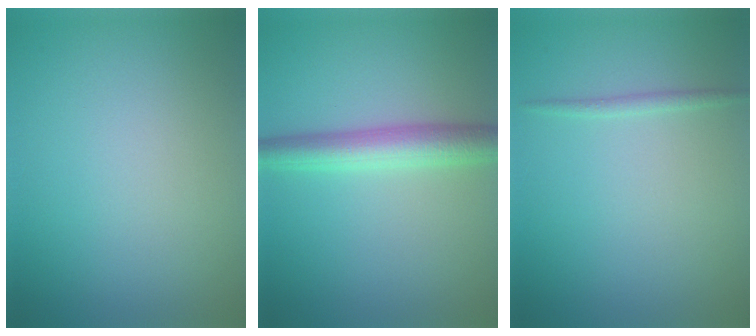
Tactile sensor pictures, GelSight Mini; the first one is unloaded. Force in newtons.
{"total": 4.3, "press": 4.3, "slide": 0.1}
{"total": 0.8, "press": 0.8, "slide": 0.0}